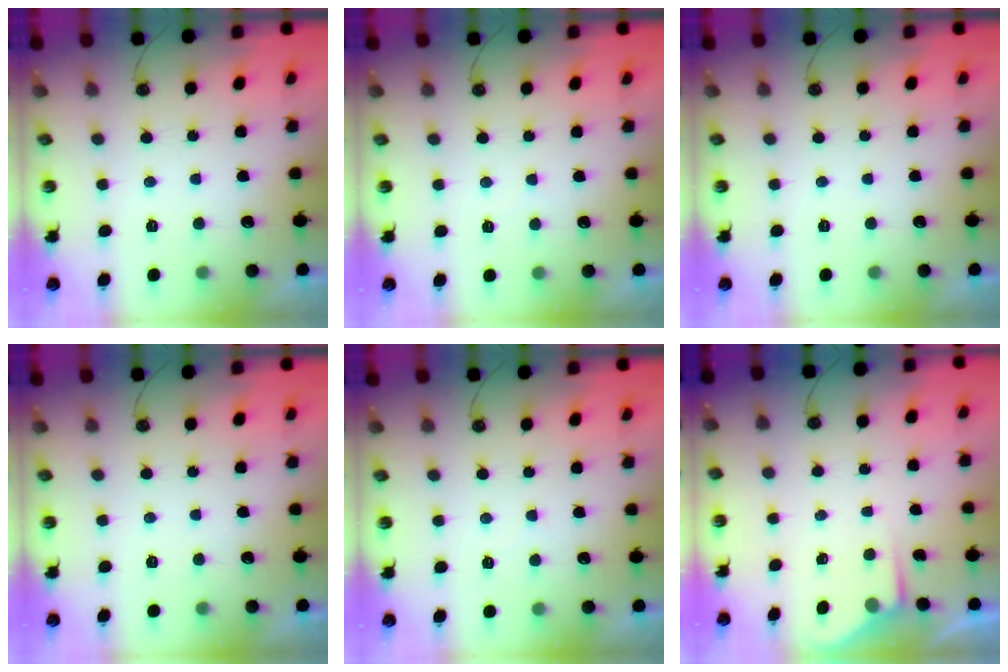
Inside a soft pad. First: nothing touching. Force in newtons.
{"total": 2.4, "press": 2.3, "slide": 0.5}
{"total": 0.0}
{"total": 0.0}
{"total": 2.4, "press": 2.3, "slide": 0.5}
{"total": 2.8, "press": 2.8, "slide": 0.4}